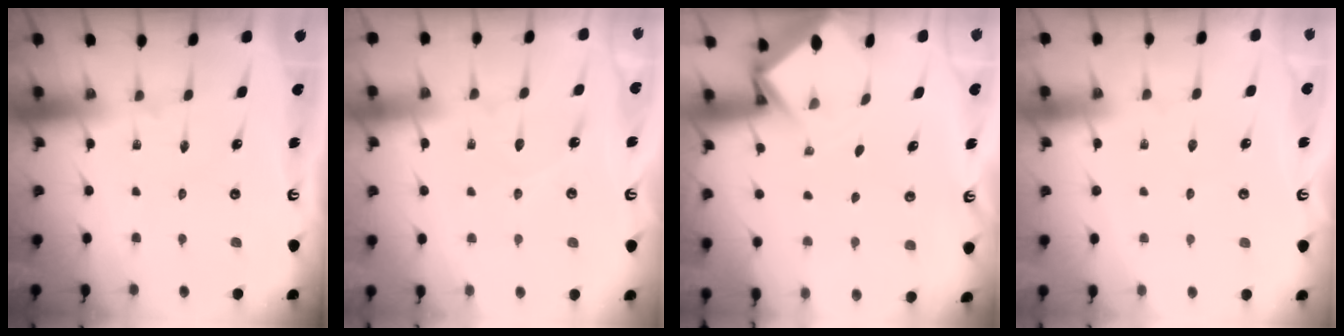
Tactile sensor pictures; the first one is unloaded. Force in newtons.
{"total": 3.3, "press": 3.3, "slide": 0.4}
{"total": 3.1, "press": 3.1, "slide": 0.2}
{"total": 3.1, "press": 3.0, "slide": 0.5}